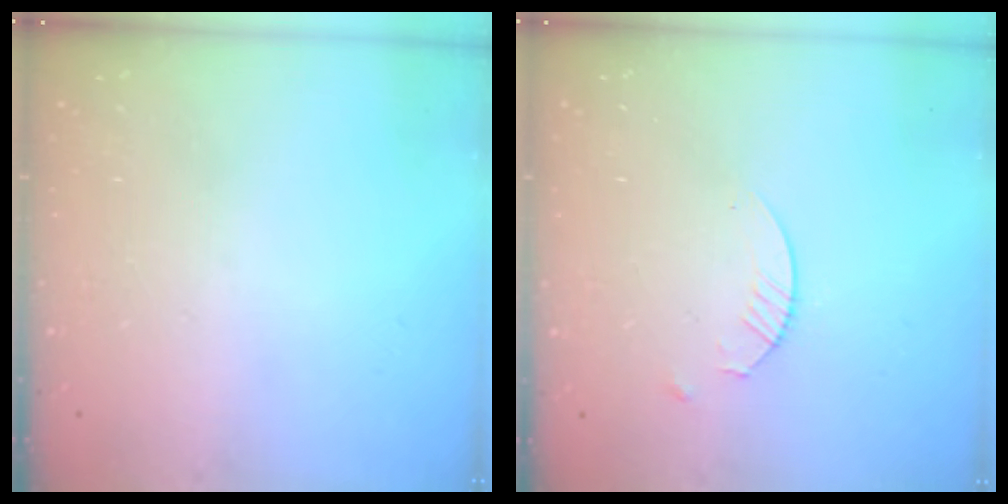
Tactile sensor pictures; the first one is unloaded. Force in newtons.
{"total": 2.4, "press": 2.4, "slide": 0.3}